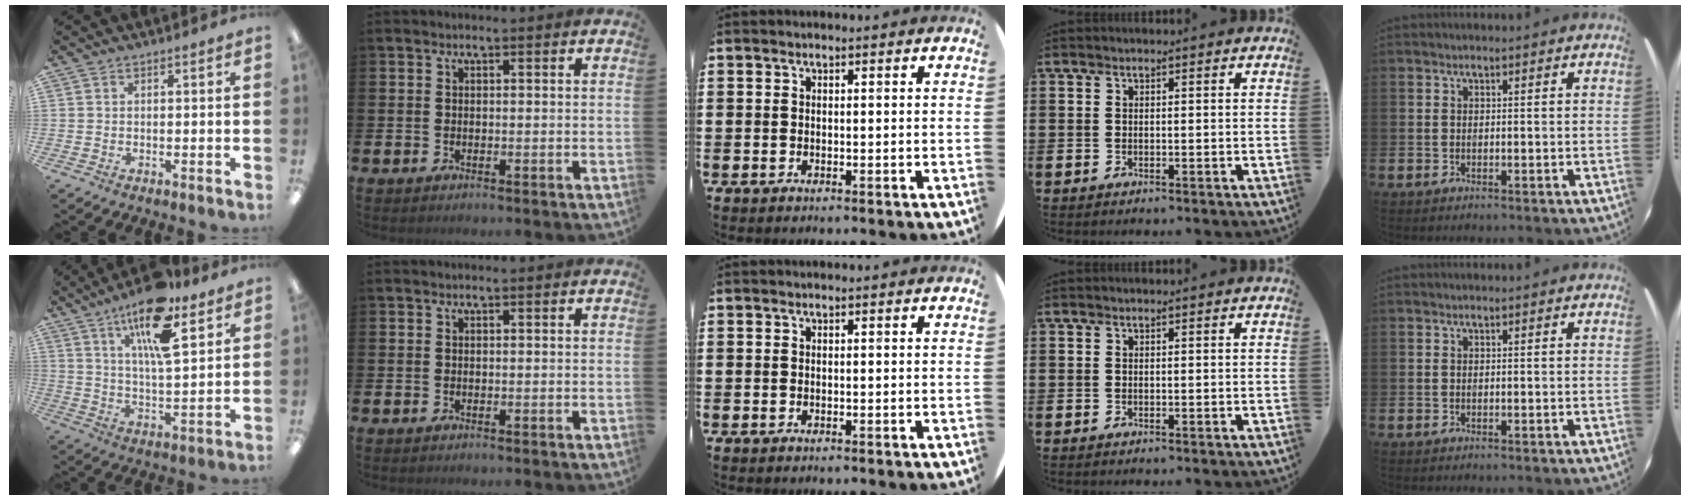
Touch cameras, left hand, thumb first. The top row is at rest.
{"thumb": {"total": 16.6, "force": [10.6, 5.1, 11.7], "torque": [-0.198, -0.047, 0.173]}}